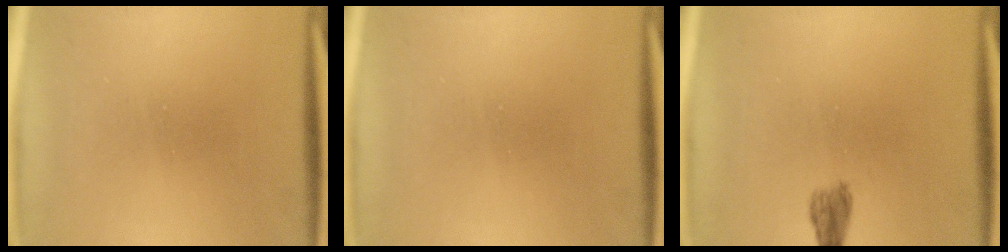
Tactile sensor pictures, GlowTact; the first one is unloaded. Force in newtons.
{"total": 0.0}
{"total": 1.6}